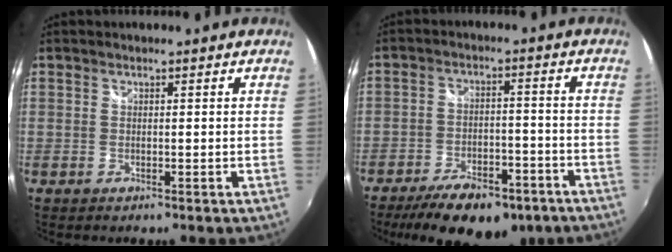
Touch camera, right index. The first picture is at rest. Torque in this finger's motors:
{"motor_torque": [-0.68, -1.16, -0.19, -0.21]}